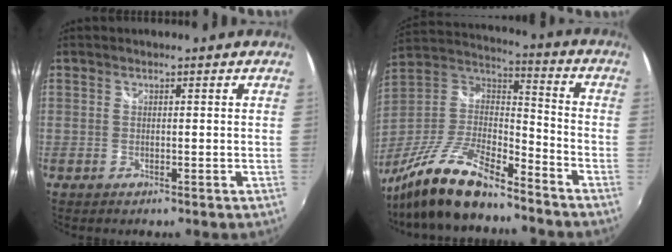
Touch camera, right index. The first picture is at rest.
{"total": 18.5, "force": [-14.2, 4.7, 11.0], "torque": [-0.240, -0.021, -0.267]}